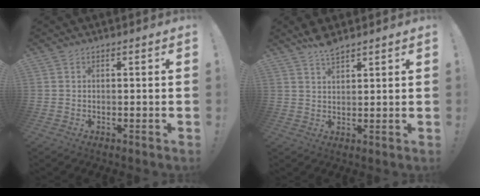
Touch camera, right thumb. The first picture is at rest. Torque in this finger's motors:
{"motor_torque": [-0.71, 0.57, 0.62, 0.32, 0.16]}